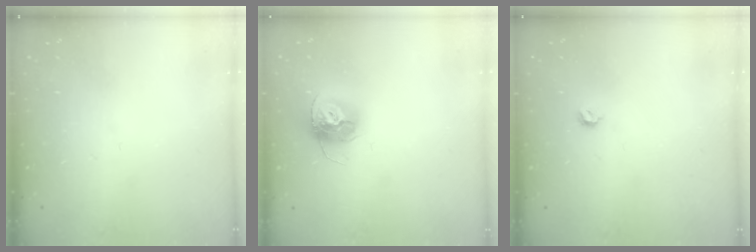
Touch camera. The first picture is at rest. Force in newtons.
{"total": 14.0, "press": 13.9, "slide": 1.1}
{"total": 4.6, "press": 4.5, "slide": 0.9}